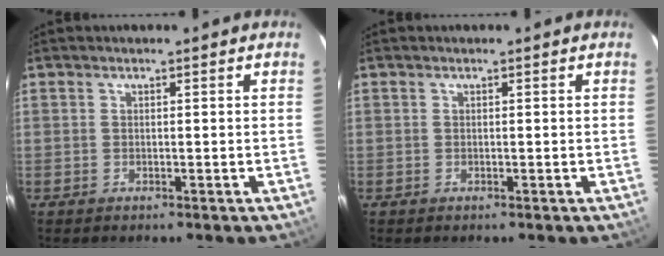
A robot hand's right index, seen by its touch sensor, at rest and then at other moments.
{"total": 0.0}